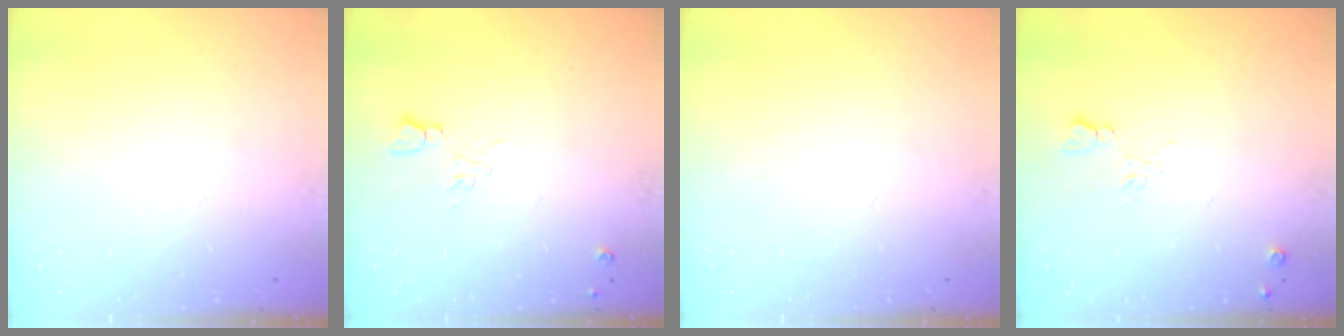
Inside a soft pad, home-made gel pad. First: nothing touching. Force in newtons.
{"total": 6.6, "press": 6.5, "slide": 0.9}
{"total": 0.0}
{"total": 7.1, "press": 7.1, "slide": 0.9}